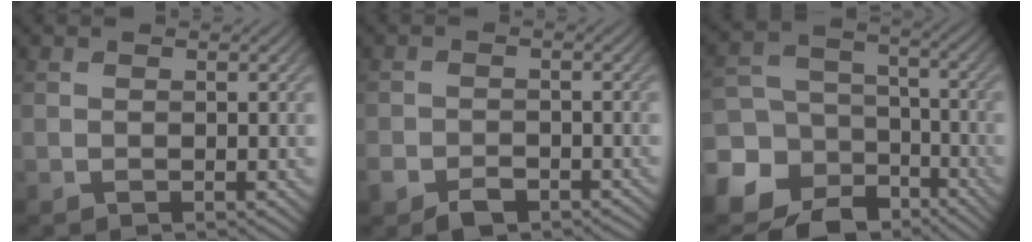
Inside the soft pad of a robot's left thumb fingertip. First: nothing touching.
{"total": 4.0, "force": [-2.7, 2.2, 1.9], "torque": [-0.030, -0.008, -0.051]}
{"total": 15.7, "force": [-9.4, 11.4, 5.1], "torque": [-0.169, -0.054, -0.152]}